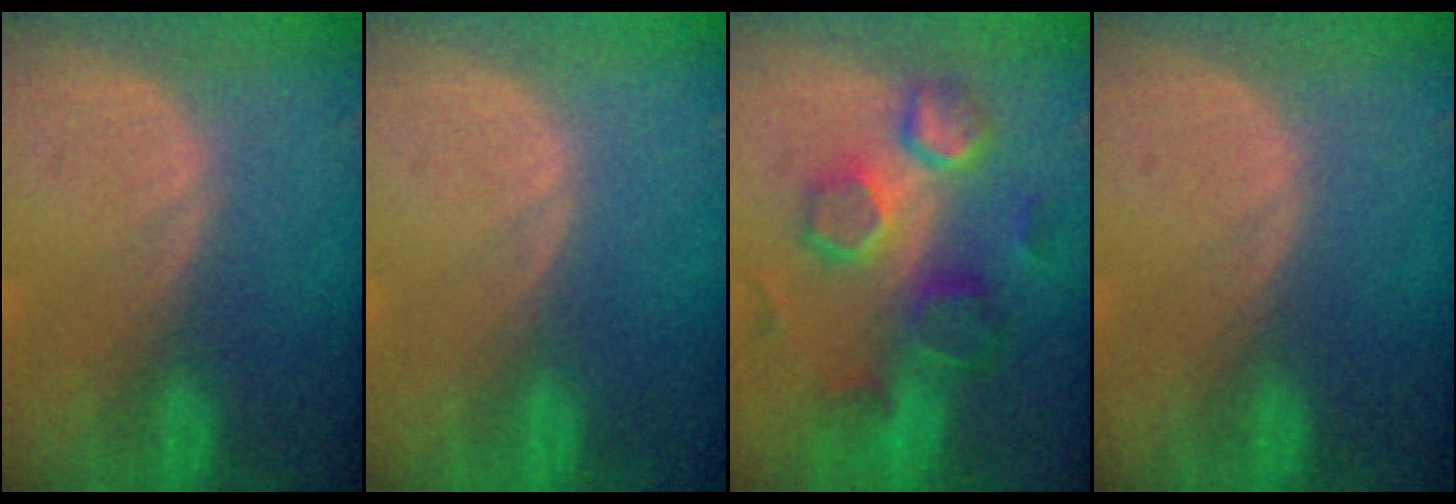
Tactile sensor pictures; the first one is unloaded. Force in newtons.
{"total": 0.0}
{"total": 10.6, "press": 9.3, "slide": 5.0}
{"total": 0.0}